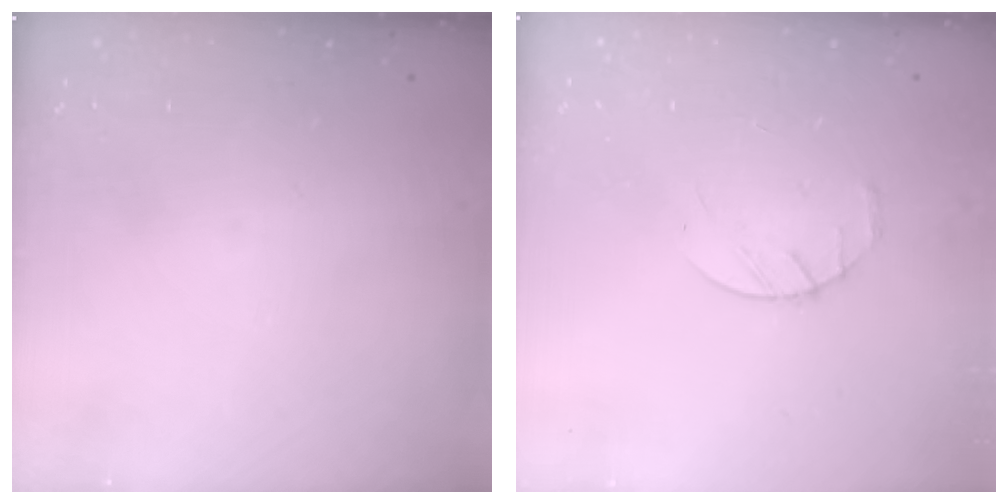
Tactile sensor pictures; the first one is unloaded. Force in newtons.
{"total": 3.2, "press": 3.2, "slide": 0.5}